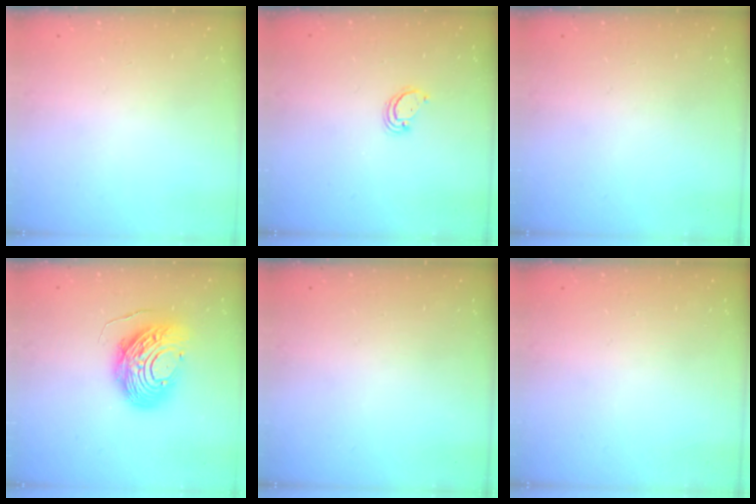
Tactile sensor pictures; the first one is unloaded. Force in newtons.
{"total": 2.8, "press": 2.8, "slide": 0.2}
{"total": 0.0}
{"total": 13.7, "press": 13.6, "slide": 1.4}
{"total": 0.0}
{"total": 0.0}